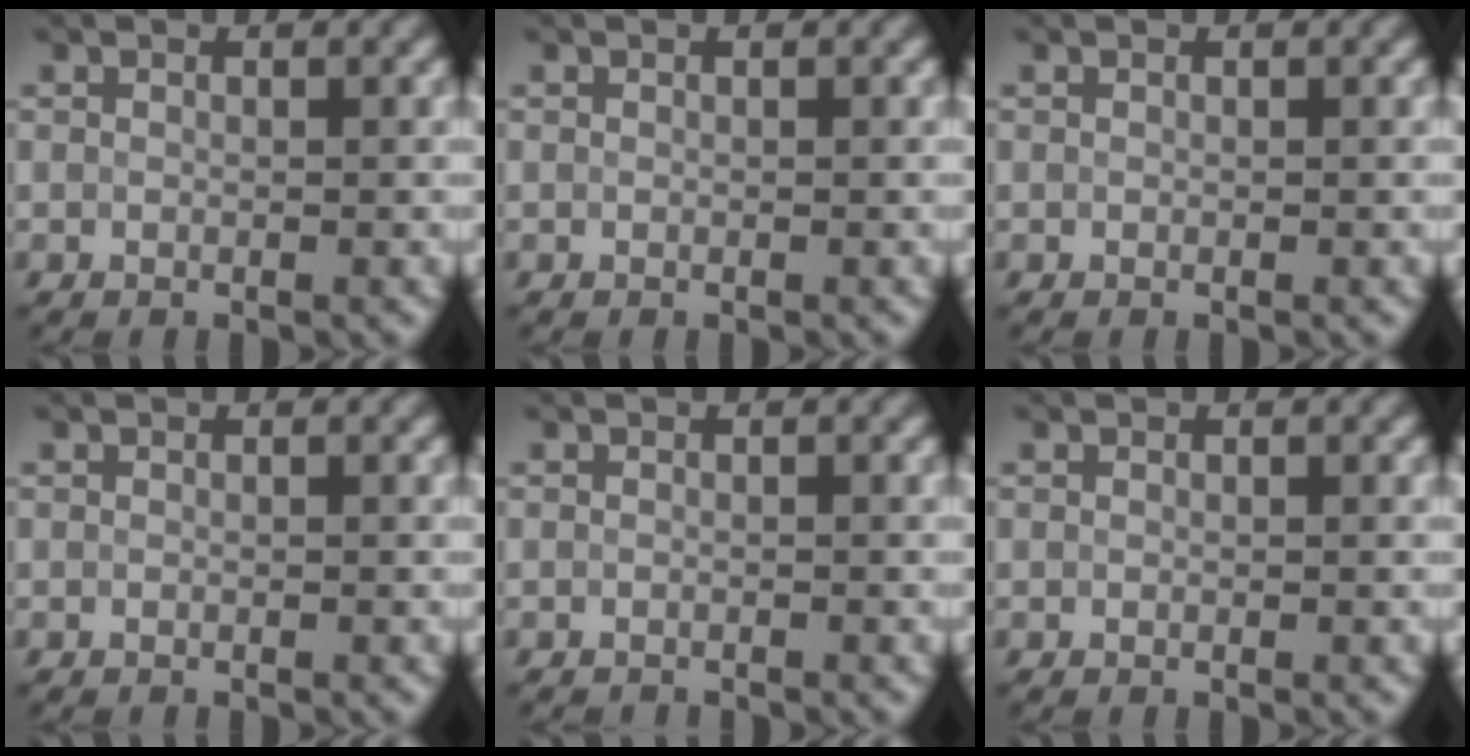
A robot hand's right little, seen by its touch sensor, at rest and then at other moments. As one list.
[{"total": 0.0}, {"total": 0.0}, {"total": 0.0}, {"total": 0.7, "force": [-0.7, -0.1, -0.1], "torque": [-0.001, -0.003, -0.012]}, {"total": 0.0}]